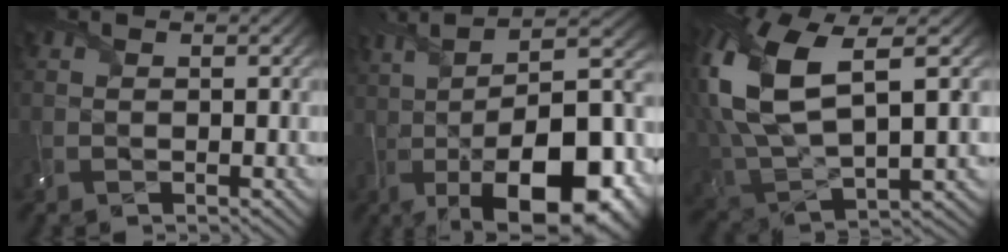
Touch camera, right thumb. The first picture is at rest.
{"total": 18.8, "force": [-2.6, 6.7, 17.3], "torque": [-0.252, -0.004, -0.040]}
{"total": 14.5, "force": [3.3, 6.8, 12.4], "torque": [-0.296, 0.005, 0.067]}